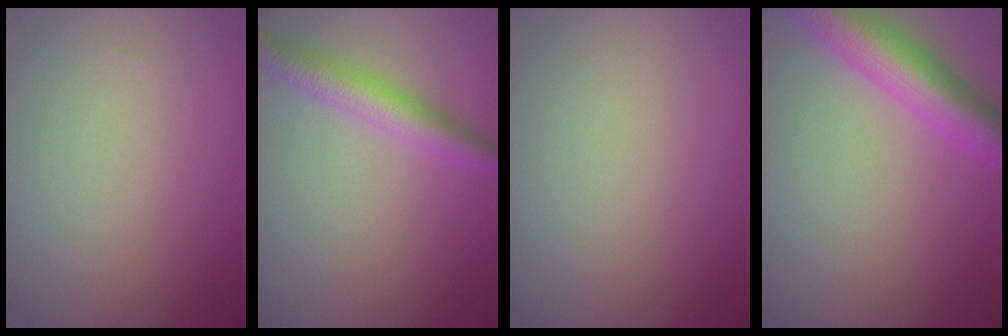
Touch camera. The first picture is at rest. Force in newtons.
{"total": 3.9, "press": 3.9, "slide": 0.0}
{"total": 0.0}
{"total": 7.3, "press": 7.3, "slide": 0.2}